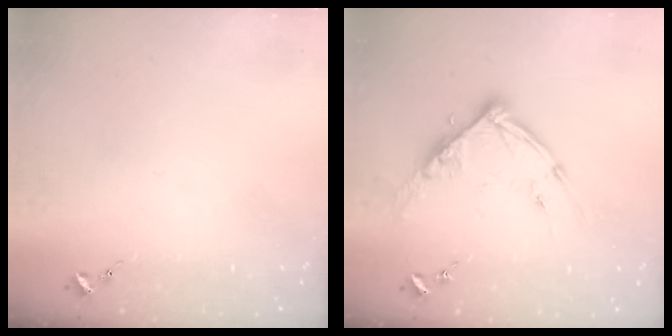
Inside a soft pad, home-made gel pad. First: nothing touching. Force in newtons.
{"total": 11.2, "press": 11.2, "slide": 1.0}